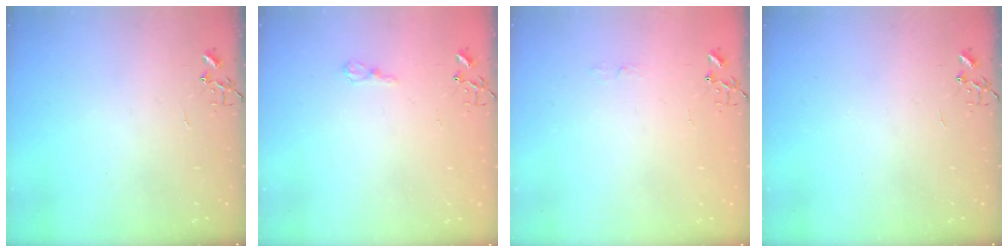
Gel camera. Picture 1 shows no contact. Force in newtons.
{"total": 7.3, "press": 7.3, "slide": 0.9}
{"total": 3.6, "press": 3.6, "slide": 0.4}
{"total": 0.0}